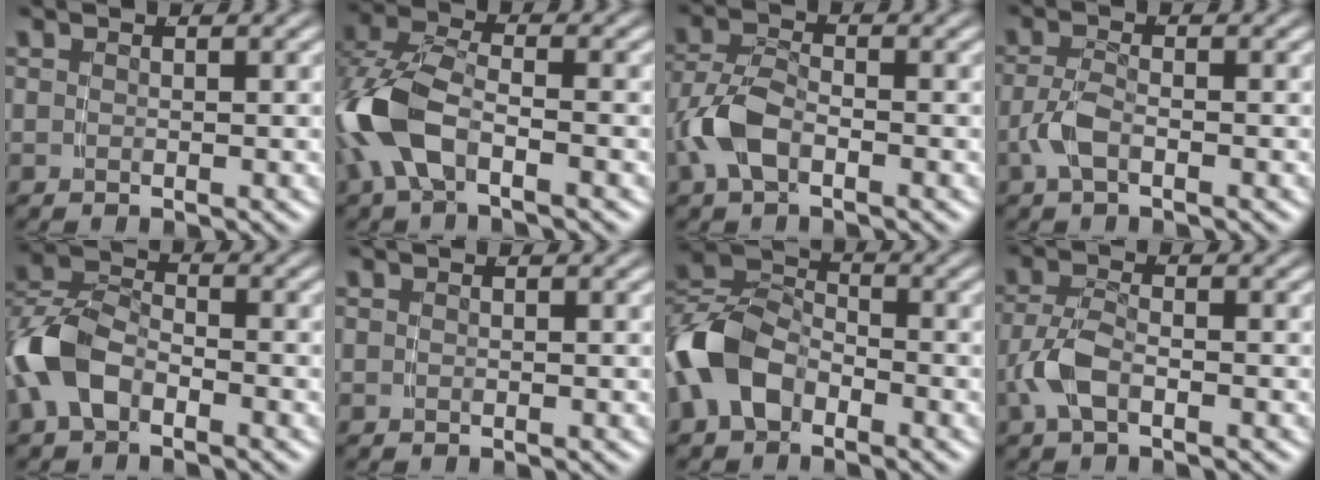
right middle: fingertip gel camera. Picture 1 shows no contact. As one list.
[{"total": 5.6, "force": [-1.9, 3.1, 4.3], "torque": [-0.121, -0.016, -0.023]}, {"total": 3.4, "force": [-1.5, 1.8, 2.5], "torque": [-0.063, -0.004, -0.023]}, {"total": 2.2, "force": [-1.2, 0.5, 1.7], "torque": [-0.035, -0.003, -0.020]}, {"total": 4.9, "force": [-2.0, 3.3, 3.0], "torque": [-0.075, -0.007, -0.034]}, {"total": 0.0}, {"total": 5.3, "force": [-1.8, 3.9, 3.1], "torque": [-0.071, -0.003, -0.032]}, {"total": 2.9, "force": [-1.3, 1.2, 2.3], "torque": [-0.052, -0.003, -0.020]}]